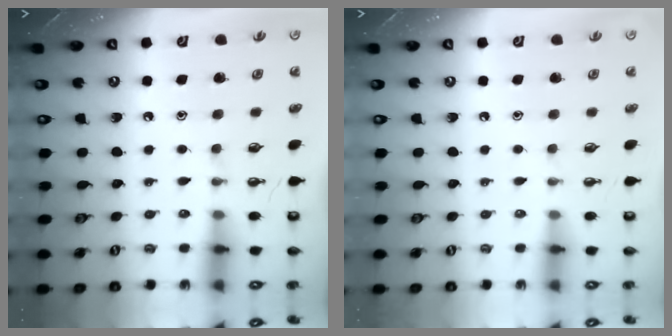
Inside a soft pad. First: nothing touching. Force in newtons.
{"total": 0.0}